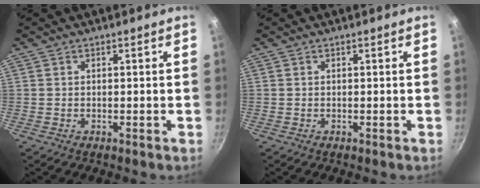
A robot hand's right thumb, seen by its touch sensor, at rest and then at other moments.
{"total": 0.0}